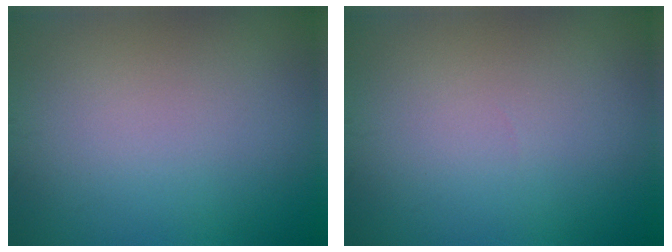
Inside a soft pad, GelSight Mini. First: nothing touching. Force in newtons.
{"total": 0.0}